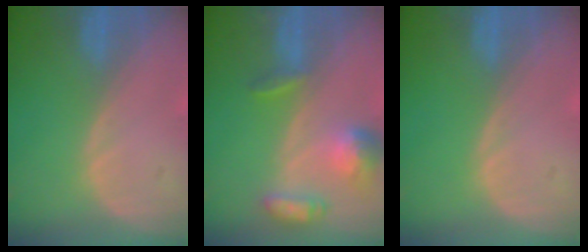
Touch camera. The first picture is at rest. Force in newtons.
{"total": 6.9, "press": 6.4, "slide": 2.6}
{"total": 0.0}